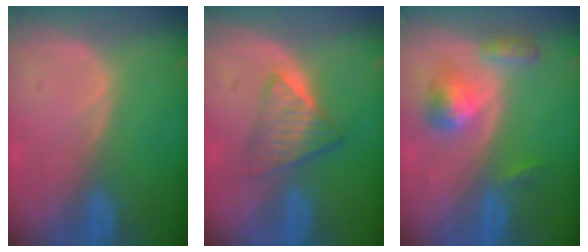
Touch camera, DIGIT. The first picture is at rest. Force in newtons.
{"total": 5.9, "press": 5.1, "slide": 3.0}
{"total": 5.6, "press": 5.1, "slide": 2.3}